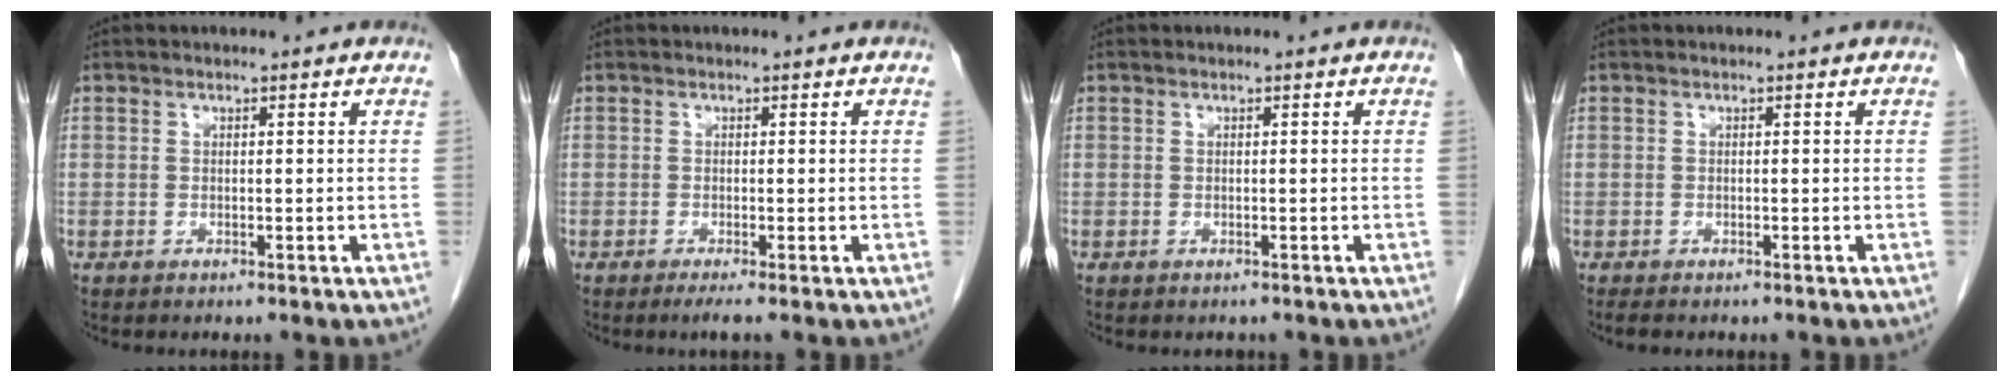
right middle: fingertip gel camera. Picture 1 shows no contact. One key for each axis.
{"total": 1.3, "fx": -0.8, "fy": -0.4, "fz": 1.0, "tx": -0.021, "ty": -0.006, "tz": -0.014}
{"total": 0.0}
{"total": 1.3, "fx": -1.1, "fy": 0.4, "fz": 0.7, "tx": -0.015, "ty": -0.004, "tz": -0.013}